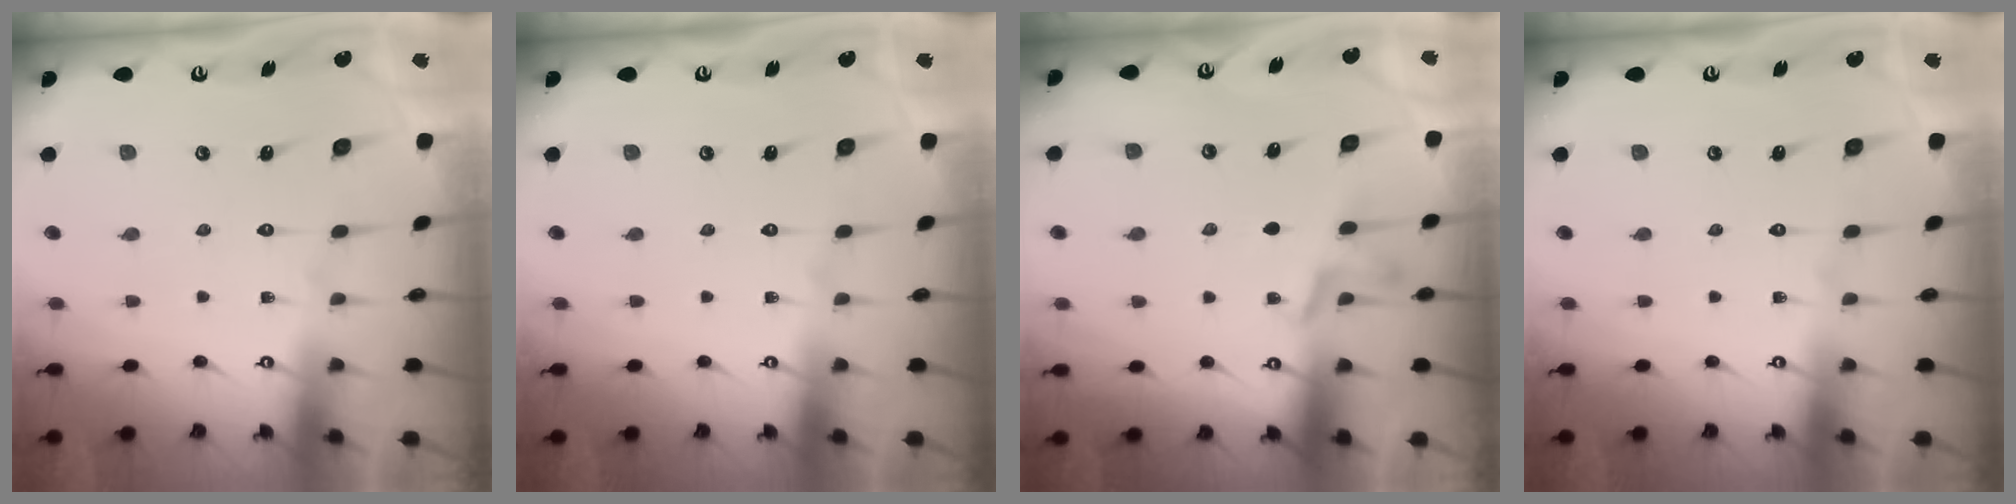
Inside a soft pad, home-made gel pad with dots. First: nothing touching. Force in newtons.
{"total": 0.0}
{"total": 3.6, "press": 3.4, "slide": 1.2}
{"total": 0.0}